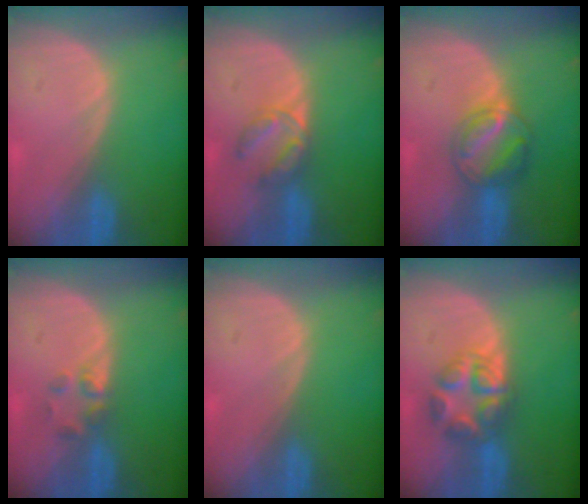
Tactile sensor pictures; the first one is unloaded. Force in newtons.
{"total": 4.3, "press": 4.3, "slide": 0.4}
{"total": 5.8, "press": 5.7, "slide": 1.0}
{"total": 2.3, "press": 2.2, "slide": 0.8}
{"total": 0.0}
{"total": 6.3, "press": 6.3, "slide": 0.1}